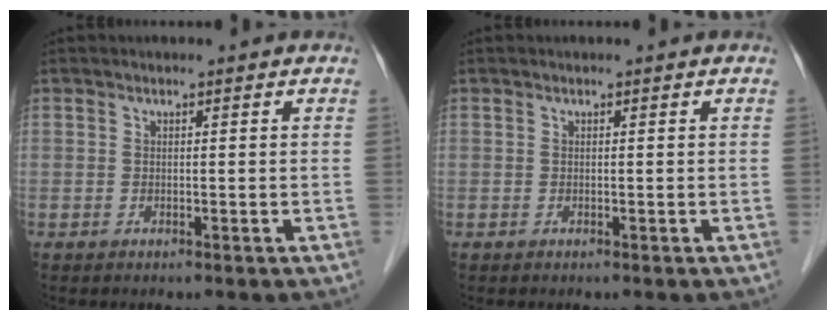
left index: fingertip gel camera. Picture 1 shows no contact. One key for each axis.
{"total": 0.0}